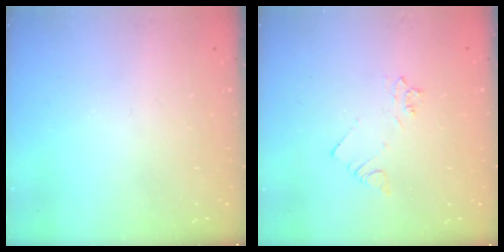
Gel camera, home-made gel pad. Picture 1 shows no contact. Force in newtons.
{"total": 2.5, "press": 2.4, "slide": 0.4}